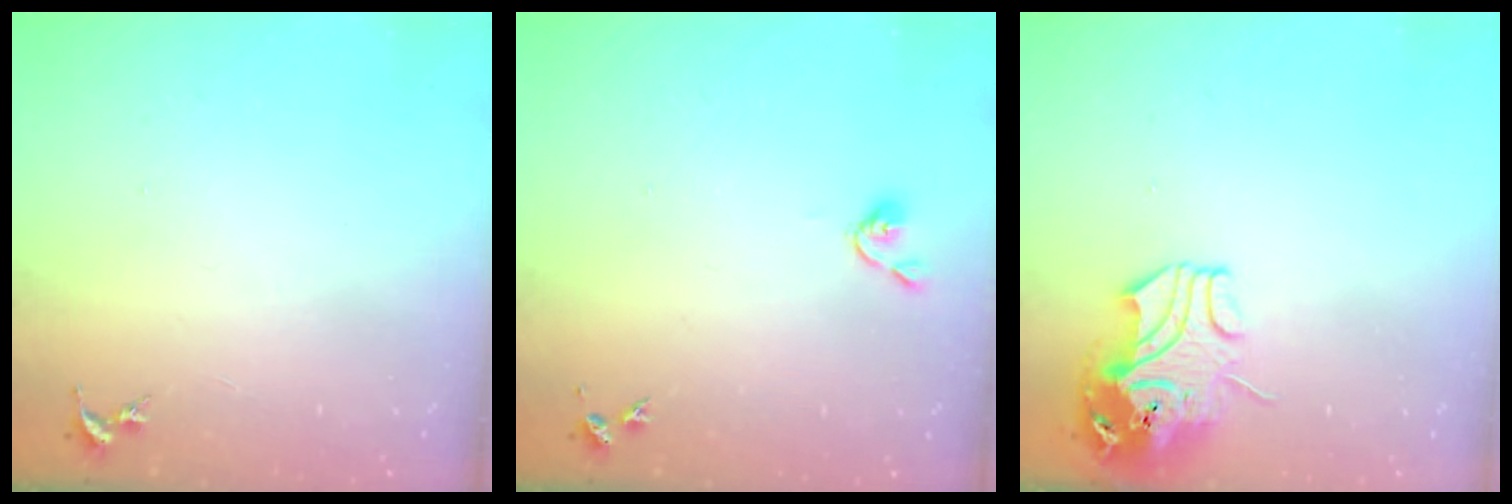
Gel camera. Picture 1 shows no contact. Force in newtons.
{"total": 3.8, "press": 3.7, "slide": 0.6}
{"total": 11.0, "press": 10.9, "slide": 1.7}